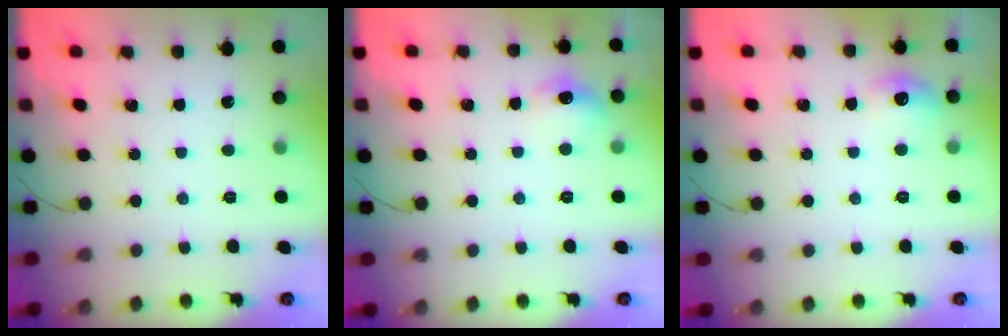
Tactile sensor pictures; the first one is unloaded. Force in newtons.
{"total": 7.7, "press": 7.6, "slide": 1.6}
{"total": 6.3, "press": 6.2, "slide": 1.2}